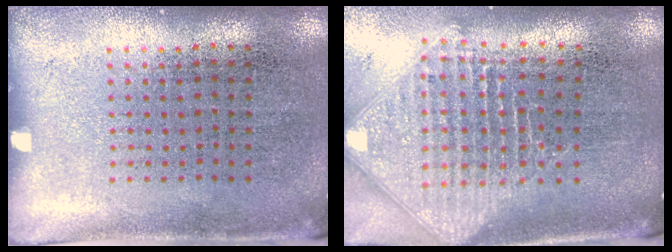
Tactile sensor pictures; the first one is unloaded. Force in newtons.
{"total": 2.5, "press": 1.9, "slide": 1.6}